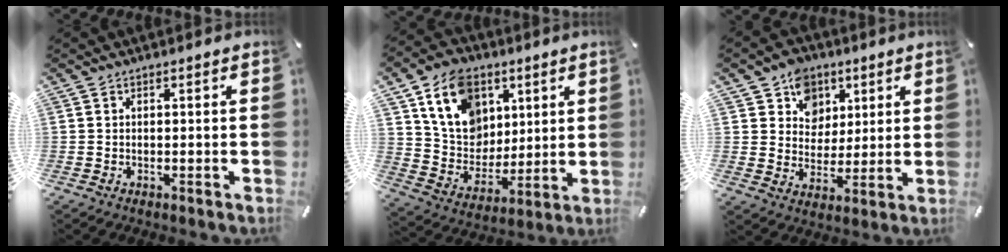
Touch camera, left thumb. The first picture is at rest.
{"total": 15.6, "force": [6.7, 12.7, 6.2], "torque": [-0.104, -0.027, 0.133]}
{"total": 10.0, "force": [4.3, 9.0, 1.4], "torque": [-0.033, -0.028, 0.082]}